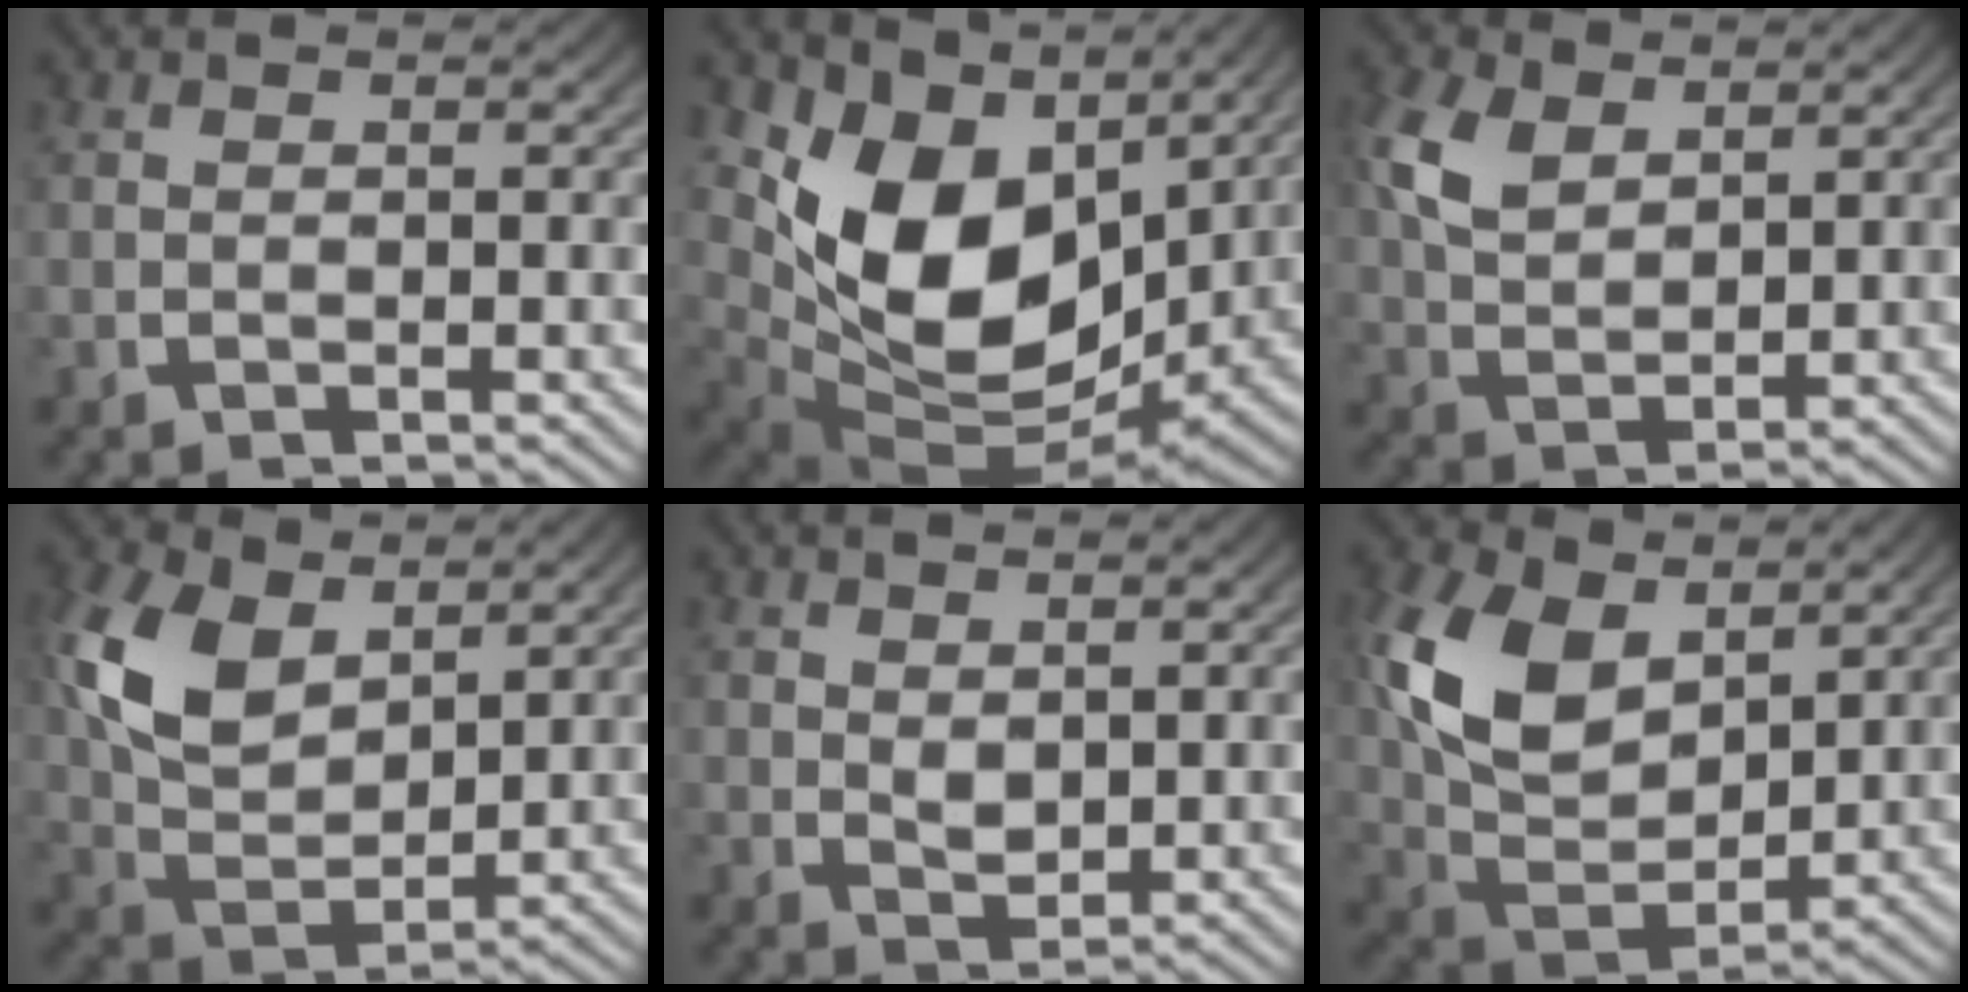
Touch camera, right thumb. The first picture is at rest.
{"total": 14.6, "force": [0.7, 9.0, 11.4], "torque": [-0.235, -0.056, 0.040]}
{"total": 5.2, "force": [2.2, 3.2, 3.4], "torque": [-0.086, -0.014, 0.057]}
{"total": 8.4, "force": [1.8, 5.3, 6.2], "torque": [-0.145, -0.022, 0.044]}
{"total": 1.8, "force": [0.9, 1.0, 1.1], "torque": [-0.018, -0.011, 0.026]}
{"total": 9.6, "force": [1.7, 6.1, 7.2], "torque": [-0.163, -0.025, 0.040]}